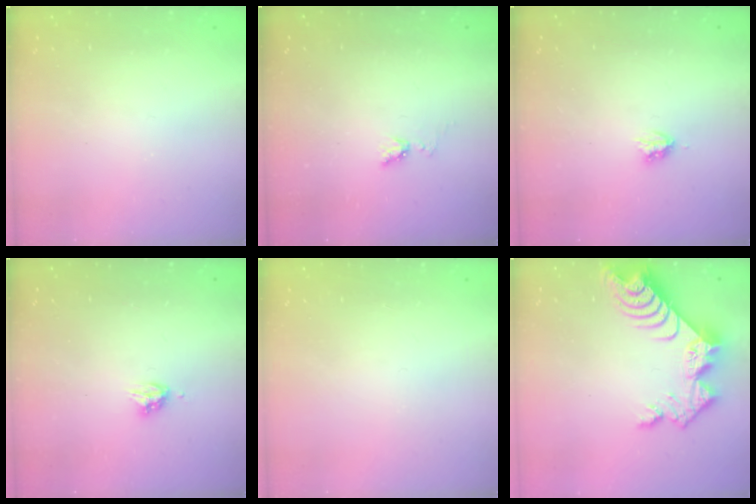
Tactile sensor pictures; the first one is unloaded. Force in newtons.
{"total": 4.0, "press": 3.9, "slide": 0.5}
{"total": 2.9, "press": 2.9, "slide": 0.5}
{"total": 4.2, "press": 4.1, "slide": 0.5}
{"total": 0.0}
{"total": 12.5, "press": 12.5, "slide": 1.2}